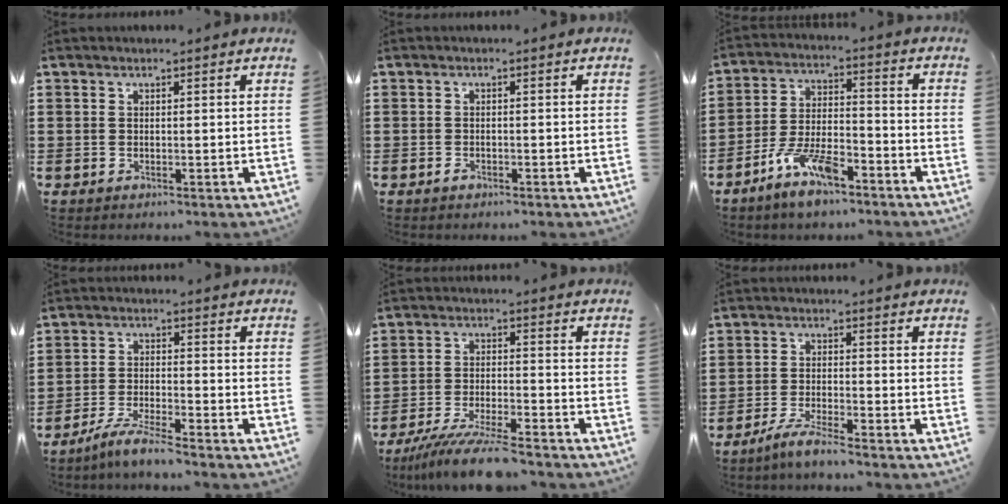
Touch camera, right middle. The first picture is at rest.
{"total": 1.1, "force": [-0.8, 0.5, 0.4], "torque": [-0.010, -0.001, -0.017]}
{"total": 8.9, "force": [-6.3, 2.6, 5.7], "torque": [-0.121, 0.003, -0.120]}
{"total": 5.2, "force": [-4.7, 0.0, 2.1], "torque": [-0.056, -0.010, -0.095]}
{"total": 8.4, "force": [-7.5, 0.4, 3.7], "torque": [-0.074, 0.000, -0.144]}
{"total": 4.3, "force": [-3.9, 0.0, 1.8], "torque": [-0.044, -0.003, -0.079]}